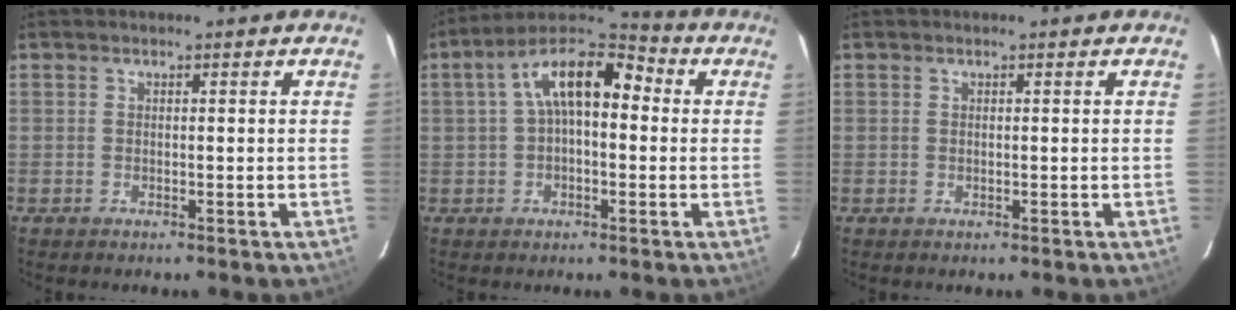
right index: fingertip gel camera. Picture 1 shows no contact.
{"total": 11.8, "force": [1.5, 6.0, 10.0], "torque": [-0.179, 0.038, 0.017]}
{"total": 0.0}